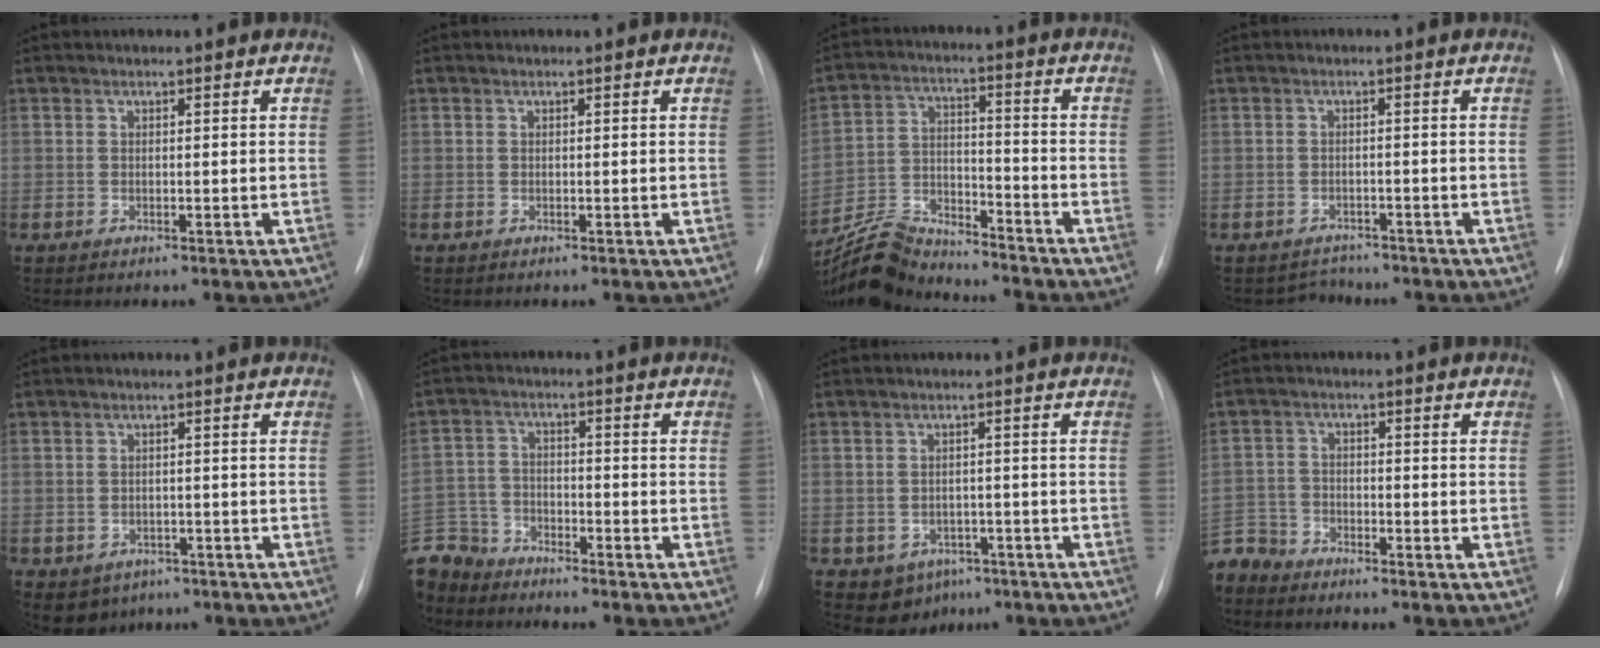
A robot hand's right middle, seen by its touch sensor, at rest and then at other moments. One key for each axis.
{"total": 0.0}
{"total": 10.5, "fx": -10.2, "fy": 1.6, "fz": 1.6, "tx": -0.037, "ty": 0.015, "tz": -0.190}
{"total": 2.7, "fx": -2.3, "fy": 1.2, "fz": -0.8, "tx": 0.009, "ty": 0.005, "tz": -0.034}
{"total": 4.9, "fx": -2.9, "fy": 3.8, "fz": 1.1, "tx": -0.015, "ty": 0.009, "tz": -0.031}
{"total": 10.5, "fx": -9.6, "fy": 4.0, "fz": 1.4, "tx": -0.045, "ty": 0.007, "tz": -0.184}
{"total": 5.6, "fx": -3.2, "fy": 4.3, "fz": 1.5, "tx": -0.018, "ty": 0.011, "tz": -0.033}
{"total": 6.7, "fx": -6.3, "fy": 2.4, "fz": 0.2, "tx": -0.004, "ty": -0.003, "tz": -0.125}